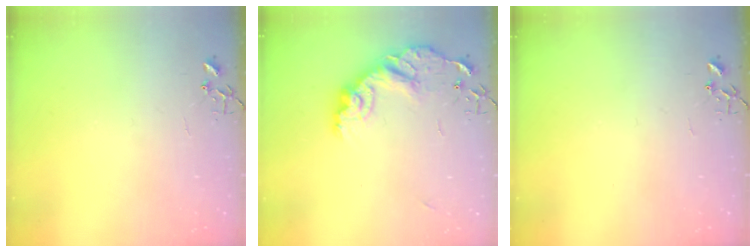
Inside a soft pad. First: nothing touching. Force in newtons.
{"total": 14.5, "press": 14.5, "slide": 0.6}
{"total": 0.0}